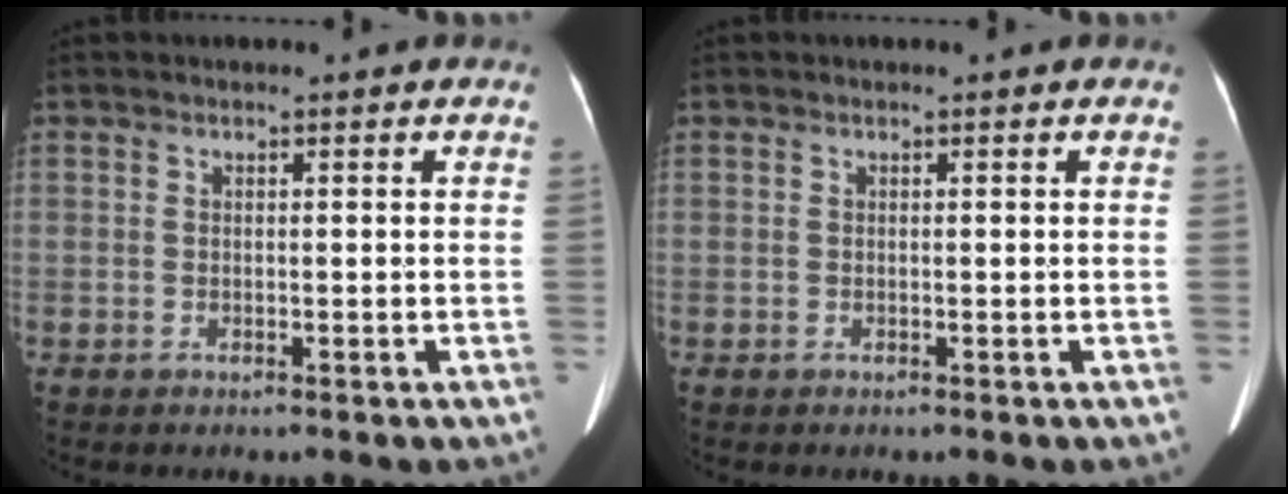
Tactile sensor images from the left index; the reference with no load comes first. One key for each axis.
{"total": 0.0}